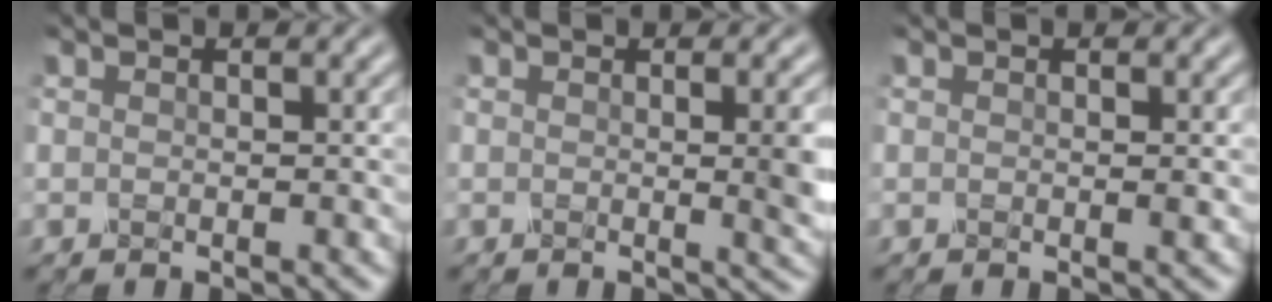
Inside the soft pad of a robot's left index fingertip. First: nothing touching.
{"total": 2.8, "force": [0.4, 0.7, 2.7], "torque": [-0.033, -0.004, 0.004]}
{"total": 0.0}